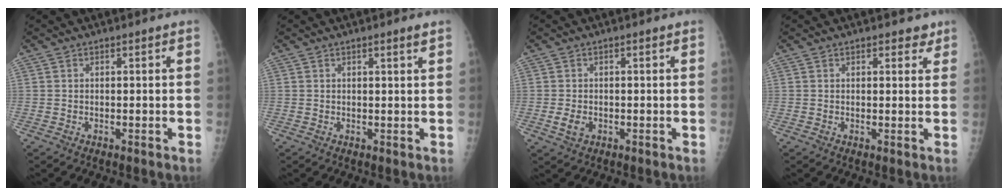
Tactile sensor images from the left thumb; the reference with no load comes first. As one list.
[{"total": 1.3, "force": [0.9, -0.1, 1.0], "torque": [-0.014, -0.006, 0.013]}, {"total": 2.6, "force": [-0.6, 1.9, 1.7], "torque": [-0.032, -0.001, -0.009]}, {"total": 2.4, "force": [1.7, 1.3, 1.0], "torque": [0.008, -0.006, 0.016]}]